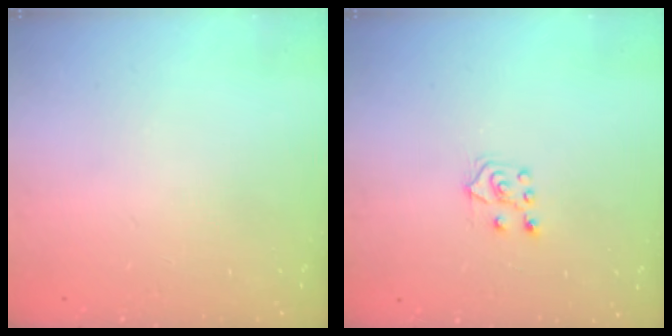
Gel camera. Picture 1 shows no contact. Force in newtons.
{"total": 6.0, "press": 6.0, "slide": 0.4}